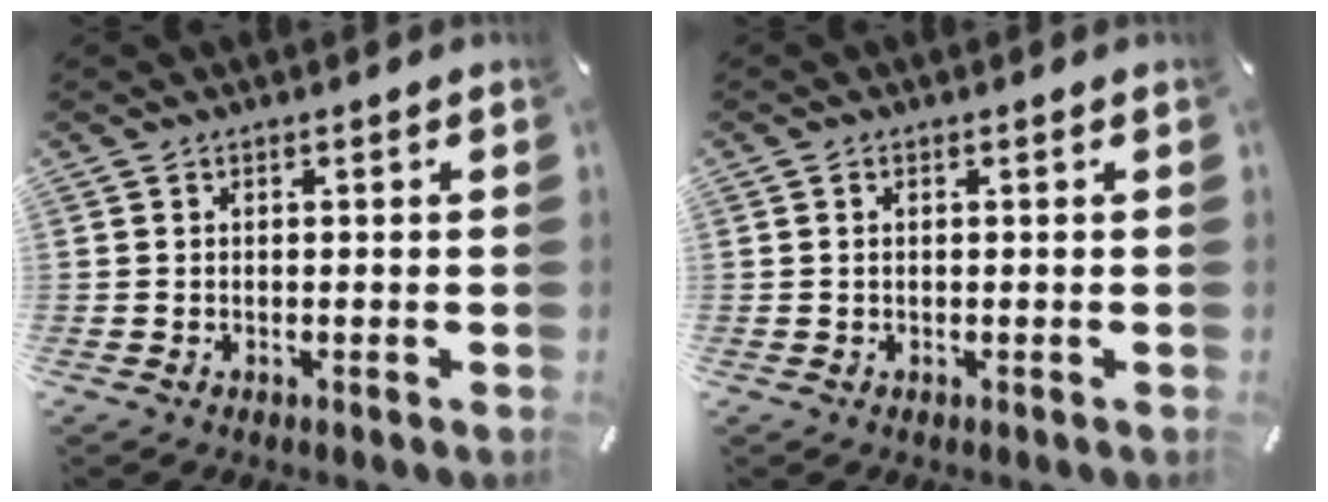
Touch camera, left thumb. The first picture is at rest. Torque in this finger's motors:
{"motor_torque": [-0.10, -0.34, 0.01, 0.11, -0.03]}